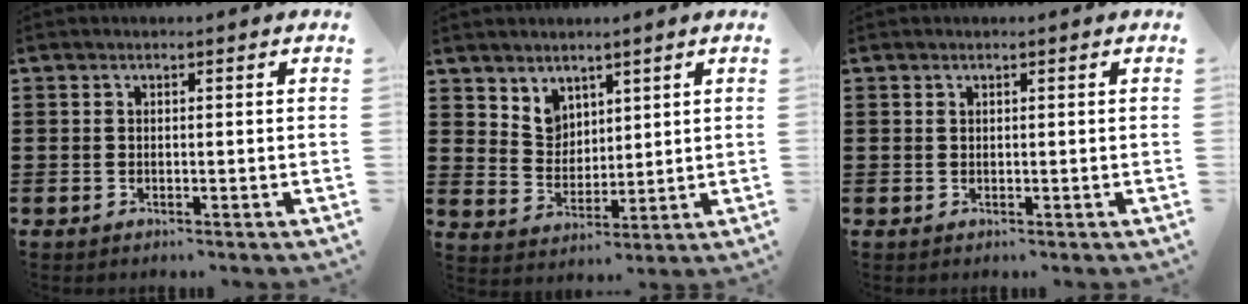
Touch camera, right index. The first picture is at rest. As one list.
[{"total": 4.6, "force": [3.3, 3.1, 0.2], "torque": [-0.025, -0.001, 0.063]}, {"total": 0.0}]